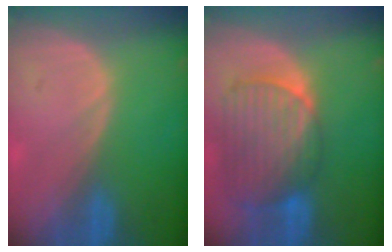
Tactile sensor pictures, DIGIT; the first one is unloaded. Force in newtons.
{"total": 10.4, "press": 8.9, "slide": 5.5}